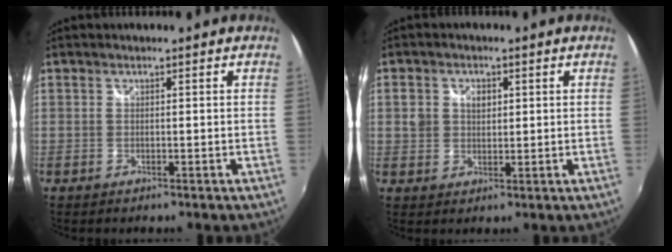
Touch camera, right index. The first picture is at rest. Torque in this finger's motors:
{"motor_torque": [0.08, 0.00, 0.06, 0.02]}